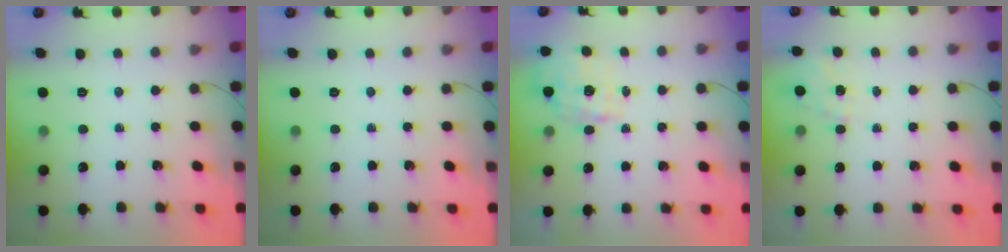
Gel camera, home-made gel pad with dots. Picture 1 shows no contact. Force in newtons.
{"total": 0.0}
{"total": 1.7, "press": 1.6, "slide": 0.5}
{"total": 1.4, "press": 0.8, "slide": 1.1}